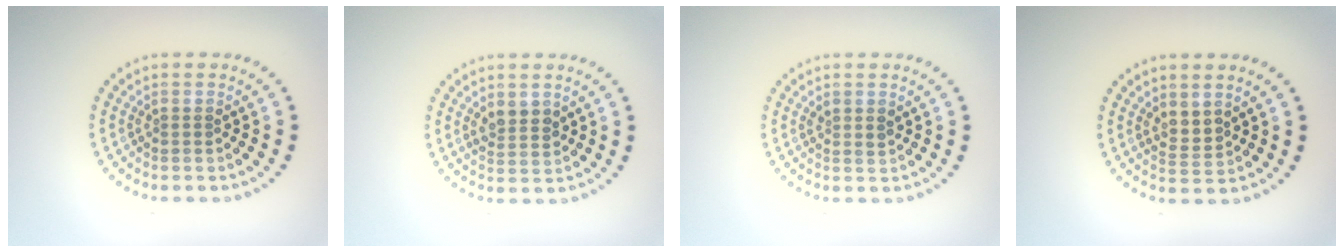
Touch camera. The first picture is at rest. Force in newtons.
{"total": 1.9, "press": 1.8, "slide": 0.6}
{"total": 0.9, "press": 0.8, "slide": 0.4}
{"total": 1.7, "press": 1.4, "slide": 1.0}